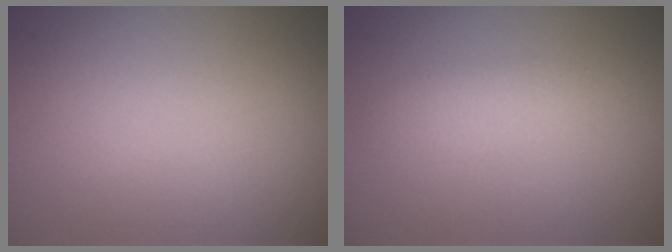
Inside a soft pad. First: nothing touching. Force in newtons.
{"total": 1.7, "press": 1.7, "slide": 0.0}